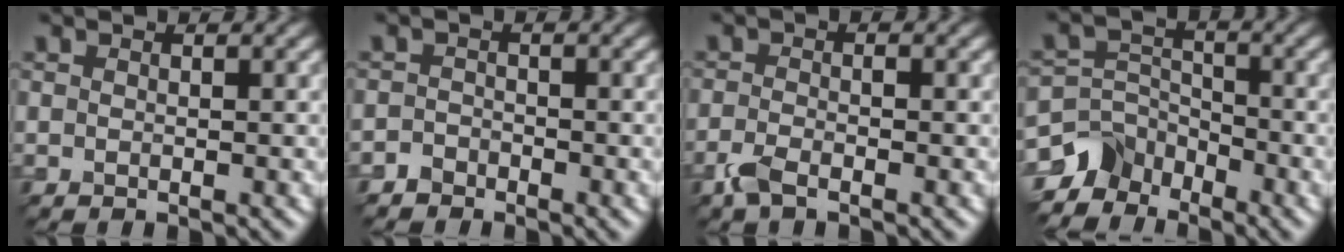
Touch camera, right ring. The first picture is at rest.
{"total": 1.4, "force": [-1.1, 0.5, -0.5], "torque": [0.011, 0.003, -0.036]}
{"total": 1.9, "force": [-1.4, 0.6, 1.2], "torque": [-0.034, -0.002, -0.039]}
{"total": 4.3, "force": [-3.5, 2.5, 0.4], "torque": [0.004, 0.000, -0.074]}